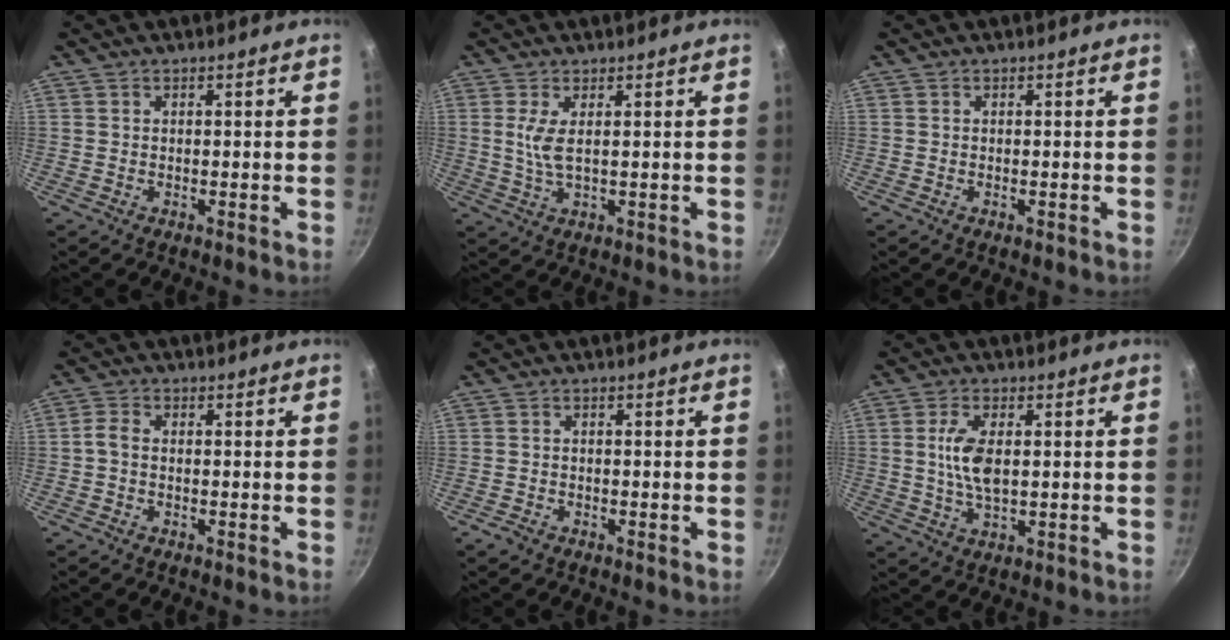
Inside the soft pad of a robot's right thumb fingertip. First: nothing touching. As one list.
[{"total": 3.9, "force": [0.8, 1.1, 3.7], "torque": [-0.090, -0.008, 0.024]}, {"total": 0.0}, {"total": 2.4, "force": [-0.4, 1.4, 1.9], "torque": [-0.040, 0.006, -0.015]}, {"total": 1.5, "force": [-1.0, 0.8, 0.7], "torque": [-0.015, 0.000, -0.020]}, {"total": 7.0, "force": [0.8, 3.2, 6.2], "torque": [-0.129, -0.004, 0.017]}]